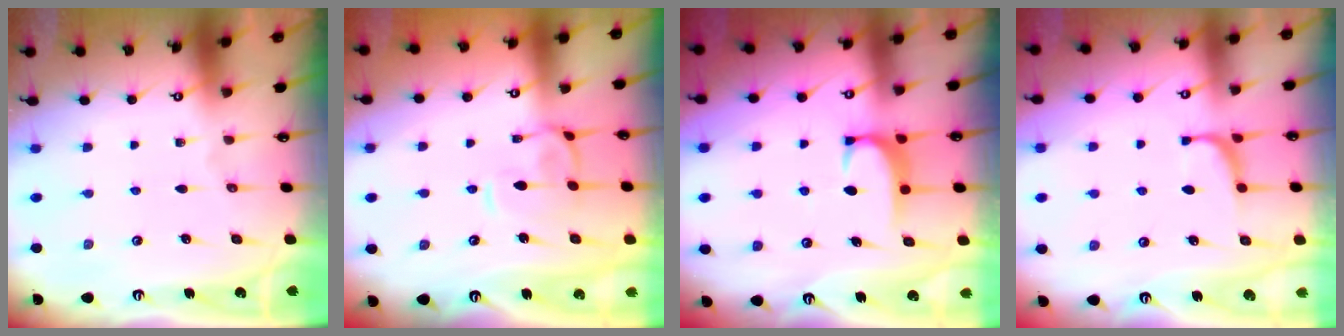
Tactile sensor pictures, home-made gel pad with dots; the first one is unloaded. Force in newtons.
{"total": 2.1, "press": 2.0, "slide": 0.7}
{"total": 1.6, "press": 1.5, "slide": 0.5}
{"total": 3.5, "press": 3.5, "slide": 0.4}